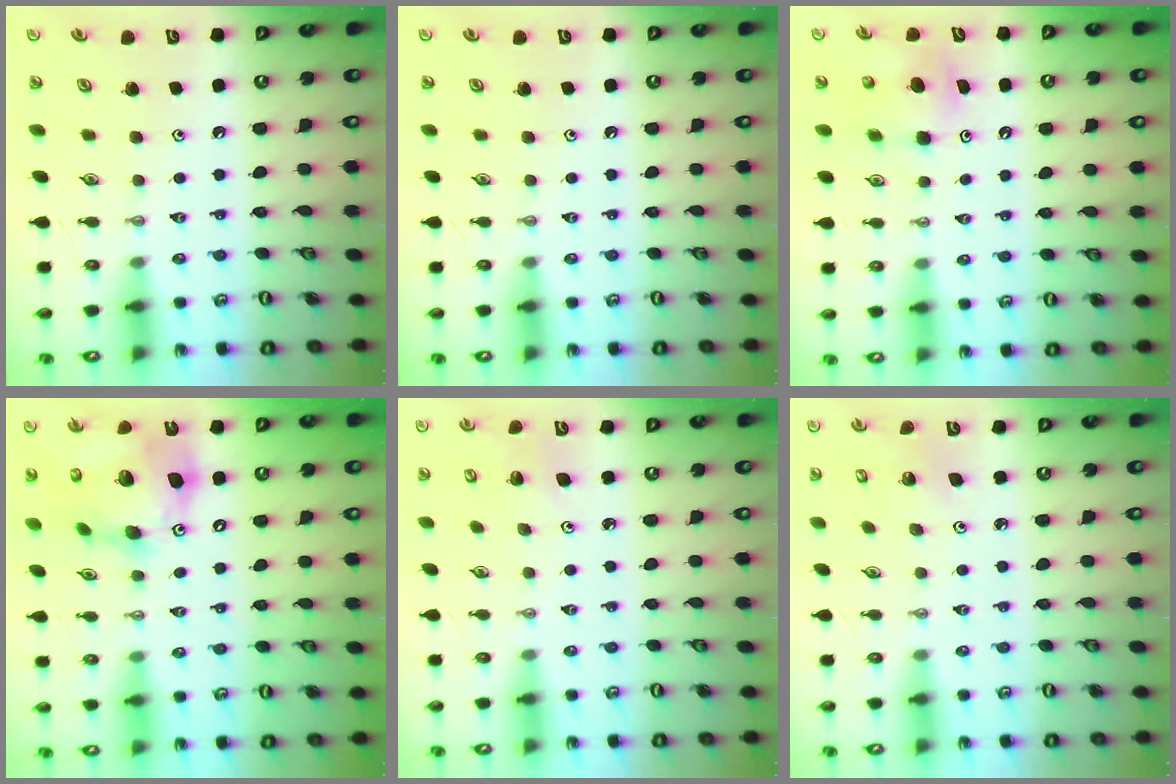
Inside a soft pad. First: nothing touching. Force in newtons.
{"total": 0.0}
{"total": 7.0, "press": 6.9, "slide": 0.5}
{"total": 17.9, "press": 17.8, "slide": 2.5}
{"total": 2.8, "press": 2.8, "slide": 0.3}
{"total": 2.0, "press": 2.0, "slide": 0.1}